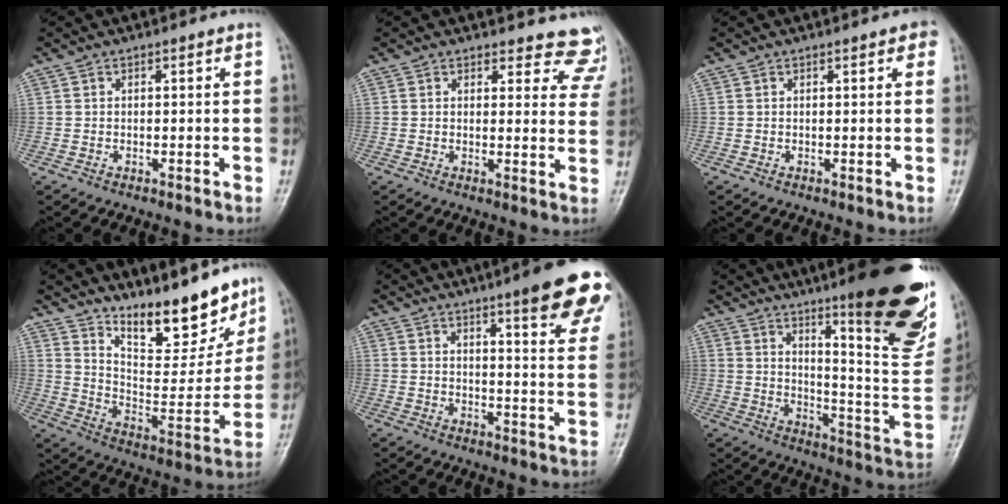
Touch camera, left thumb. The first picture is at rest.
{"total": 10.7, "force": [10.1, 3.6, -0.3], "torque": [0.068, -0.077, 0.073]}
{"total": 2.3, "force": [1.1, 1.0, 1.7], "torque": [-0.011, 0.001, 0.009]}
{"total": 18.2, "force": [14.1, 5.9, 9.9], "torque": [-0.099, -0.094, 0.231]}
{"total": 18.4, "force": [11.8, 3.3, 13.7], "torque": [-0.146, -0.047, 0.138]}
{"total": 27.6, "force": [15.4, 5.3, 22.3], "torque": [-0.252, -0.077, 0.225]}